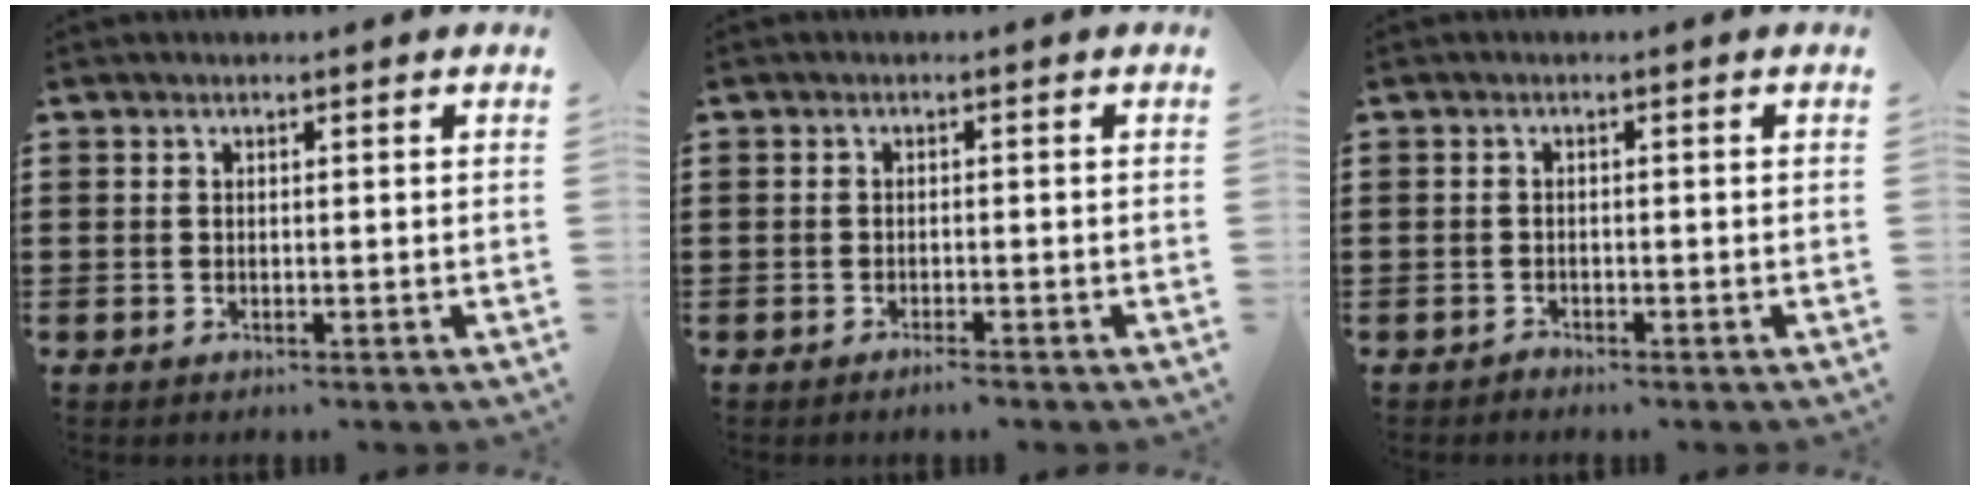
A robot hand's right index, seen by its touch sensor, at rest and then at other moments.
{"total": 1.1, "force": [-1.0, 0.1, 0.3], "torque": [-0.009, -0.001, -0.020]}
{"total": 0.9, "force": [-0.9, 0.3, -0.1], "torque": [-0.001, 0.004, -0.019]}